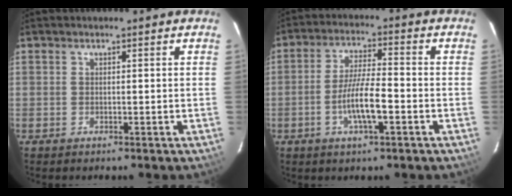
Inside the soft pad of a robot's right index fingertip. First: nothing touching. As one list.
[{"total": 8.3, "force": [-2.9, 1.4, 7.6], "torque": [-0.150, -0.001, -0.053]}]